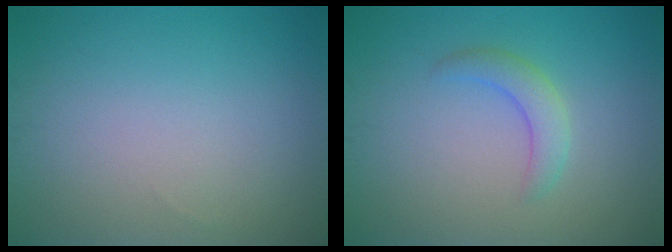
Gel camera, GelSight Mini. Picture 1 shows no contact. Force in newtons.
{"total": 2.3, "press": 2.3, "slide": 0.2}